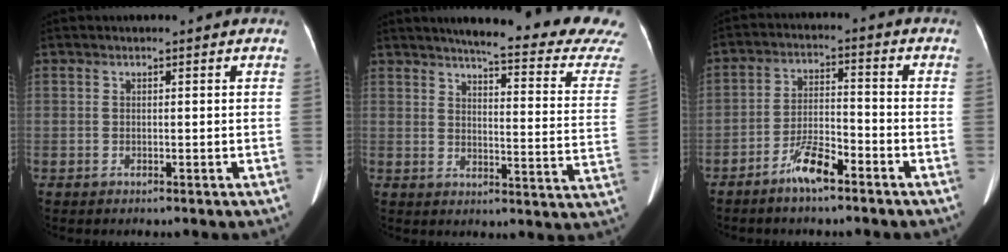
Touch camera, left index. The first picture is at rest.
{"total": 23.0, "force": [21.2, 0.2, 8.9], "torque": [-0.112, -0.100, 0.237]}
{"total": 6.3, "force": [-4.5, 1.2, 4.2], "torque": [-0.088, 0.001, -0.083]}